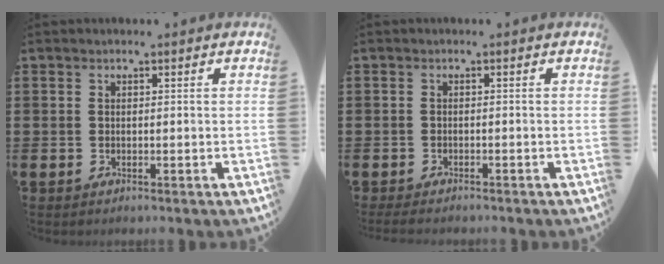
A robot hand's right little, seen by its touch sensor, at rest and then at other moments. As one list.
[{"total": 1.0, "force": [-0.9, 0.2, 0.3], "torque": [-0.007, 0.001, -0.019]}]